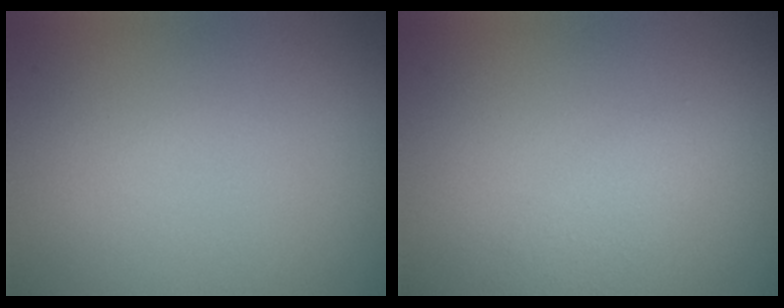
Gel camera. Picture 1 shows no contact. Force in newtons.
{"total": 2.0, "press": 2.0, "slide": 0.1}